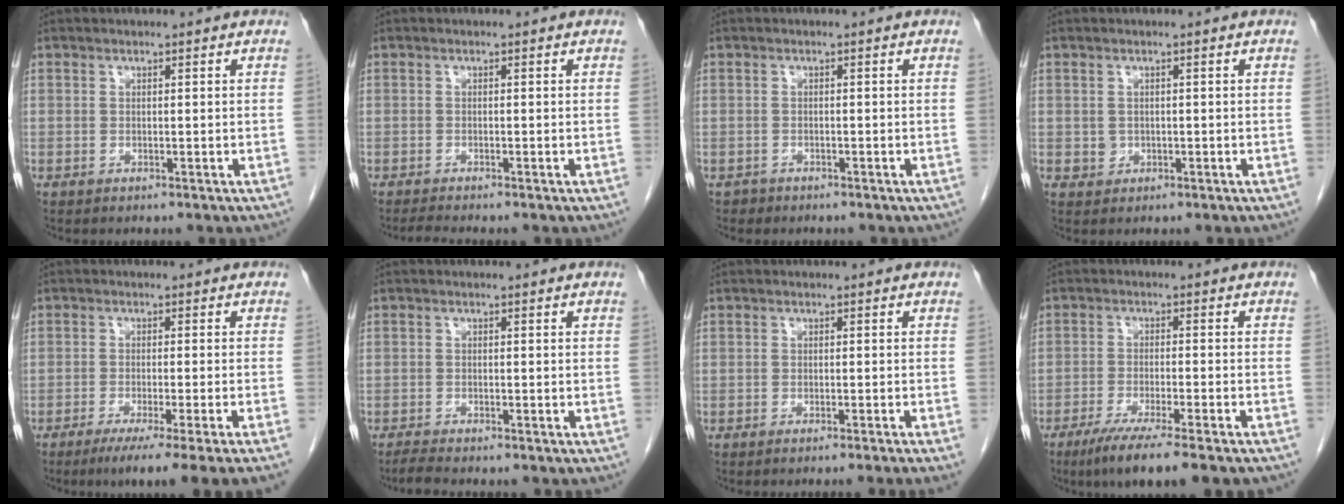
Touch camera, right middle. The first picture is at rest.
{"total": 1.5, "force": [-1.3, -0.6, 0.4], "torque": [-0.021, -0.011, -0.026]}
{"total": 0.9, "force": [-0.7, 0.5, -0.1], "torque": [-0.009, 0.000, -0.013]}
{"total": 1.4, "force": [-0.1, 1.3, 0.4], "torque": [-0.008, 0.002, 0.004]}
{"total": 10.5, "force": [-8.0, -2.2, 6.4], "torque": [-0.074, -0.029, -0.116]}
{"total": 2.2, "force": [-2.0, -0.2, 0.8], "torque": [-0.028, -0.012, -0.038]}
{"total": 3.2, "force": [-2.5, -1.2, 1.7], "torque": [-0.017, 0.005, -0.033]}
{"total": 9.9, "force": [-7.5, -0.3, 6.4], "torque": [-0.099, -0.027, -0.117]}